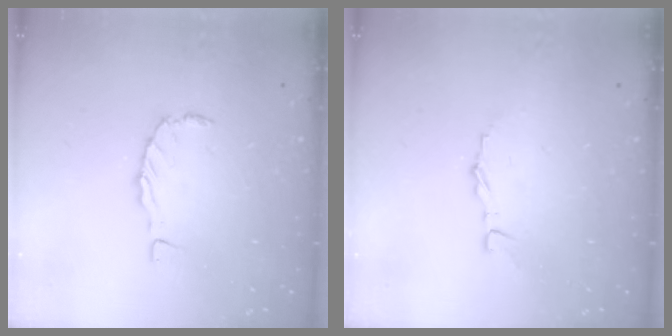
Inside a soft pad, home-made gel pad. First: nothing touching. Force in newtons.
{"total": 3.9, "press": 3.8, "slide": 0.4}